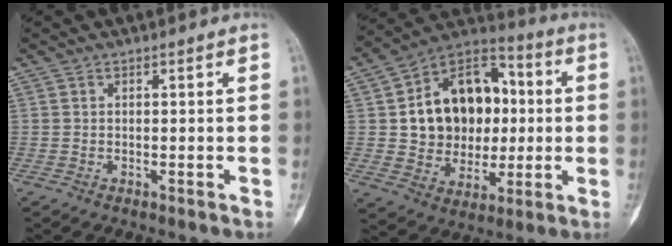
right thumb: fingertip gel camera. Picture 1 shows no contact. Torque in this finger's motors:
{"motor_torque": [0.61, 1.29, 0.87, -0.49, 0.44]}